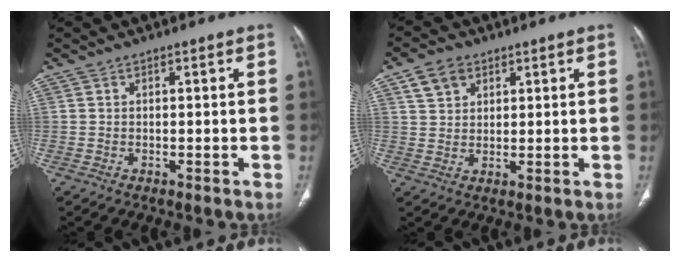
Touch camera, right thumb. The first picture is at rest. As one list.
[{"total": 5.4, "force": [2.8, 3.9, 2.5], "torque": [-0.028, -0.009, 0.054]}]